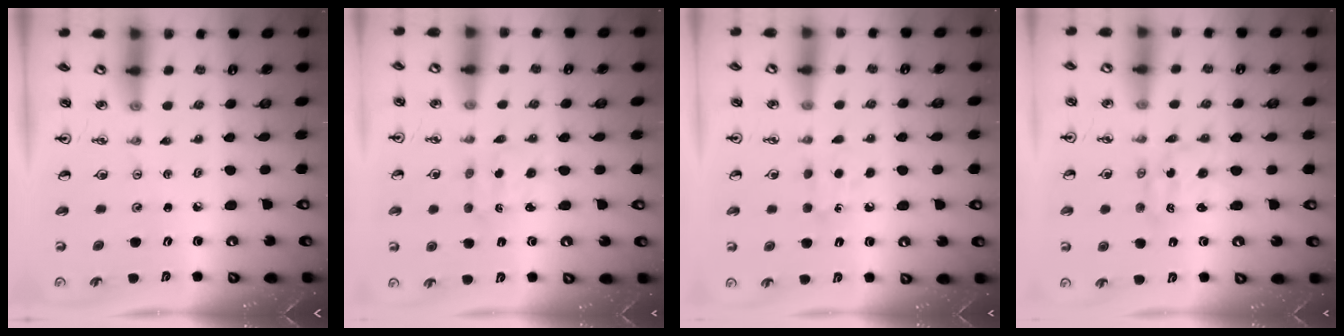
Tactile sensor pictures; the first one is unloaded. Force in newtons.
{"total": 1.3, "press": 1.2, "slide": 0.6}
{"total": 5.0, "press": 5.0, "slide": 0.7}
{"total": 1.6, "press": 1.3, "slide": 0.8}